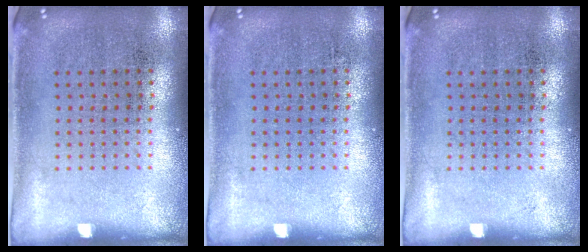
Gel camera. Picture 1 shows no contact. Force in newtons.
{"total": 0.0}
{"total": 0.0}